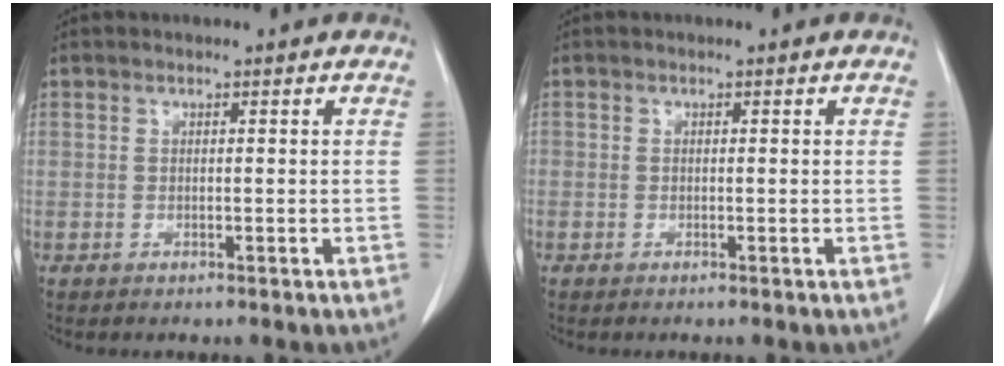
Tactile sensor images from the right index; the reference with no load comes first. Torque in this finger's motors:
{"motor_torque": [0.99, -0.24, 0.50, 0.08]}